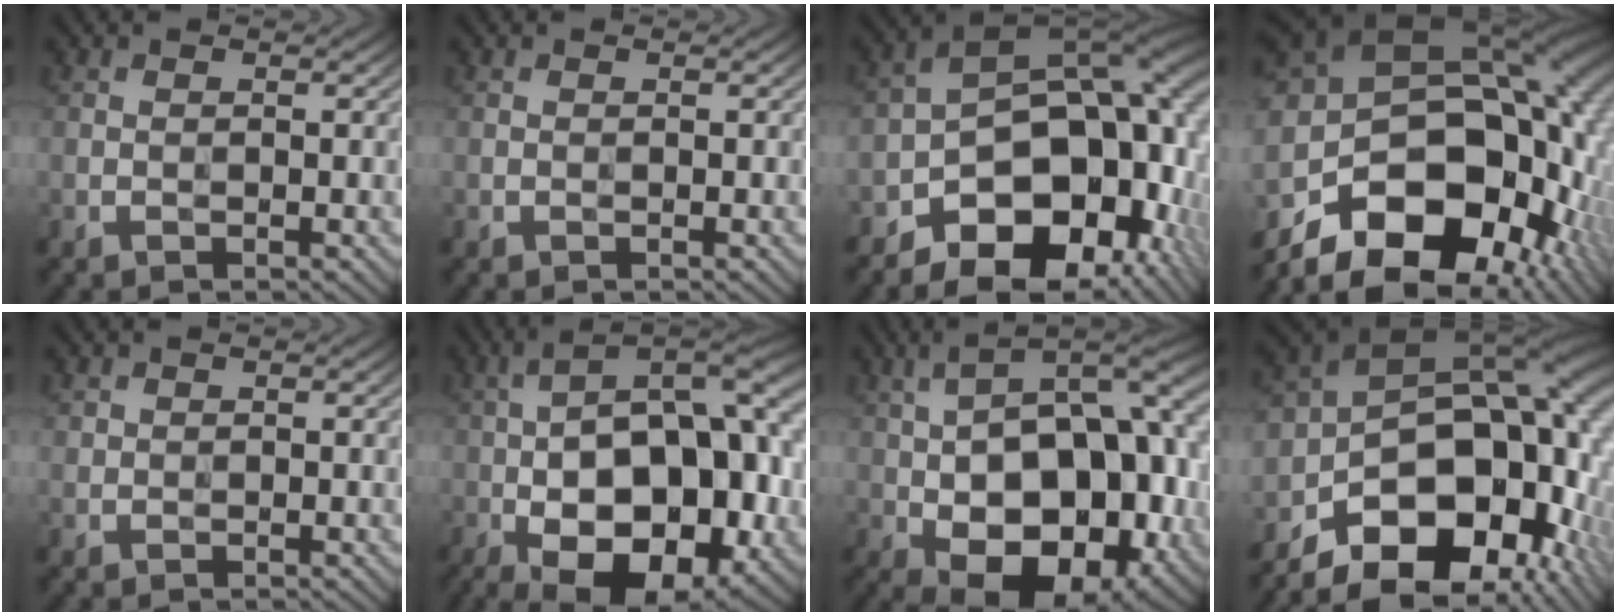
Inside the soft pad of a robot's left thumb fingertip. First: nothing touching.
{"total": 0.0}
{"total": 18.7, "force": [-7.4, 11.5, 12.7], "torque": [-0.150, -0.015, -0.108]}
{"total": 22.0, "force": [-5.7, 14.3, 15.8], "torque": [-0.289, -0.040, -0.066]}
{"total": 0.9, "force": [0.5, 0.7, 0.1], "torque": [-0.003, -0.004, 0.012]}
{"total": 21.1, "force": [-5.2, 10.2, 17.7], "torque": [-0.269, 0.007, -0.093]}
{"total": 20.5, "force": [-3.7, 11.3, 16.7], "torque": [-0.254, -0.010, -0.049]}
{"total": 21.8, "force": [-10.3, 13.5, 13.7], "torque": [-0.219, -0.037, -0.130]}